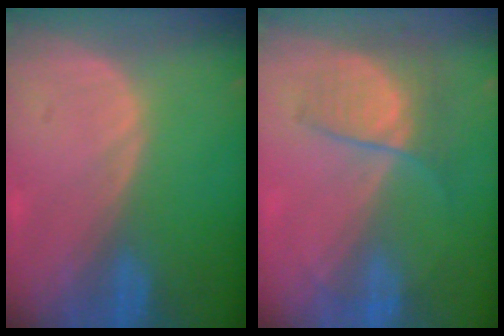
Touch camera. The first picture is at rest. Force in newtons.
{"total": 6.8, "press": 6.0, "slide": 3.3}